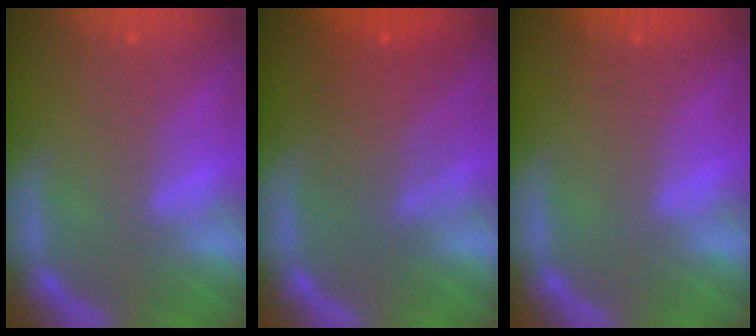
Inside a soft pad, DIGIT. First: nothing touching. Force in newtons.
{"total": 5.6}
{"total": 0.0}